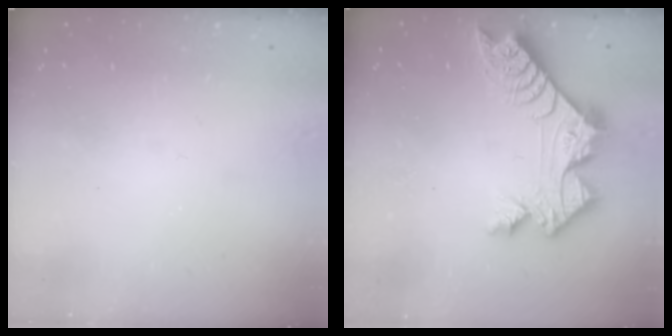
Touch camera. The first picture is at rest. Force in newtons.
{"total": 11.8, "press": 11.7, "slide": 0.8}